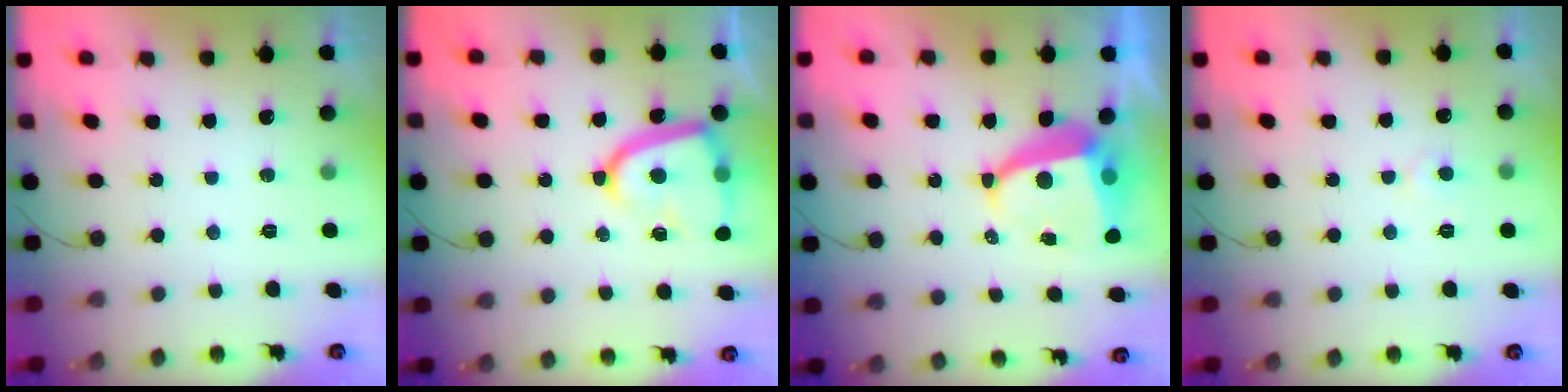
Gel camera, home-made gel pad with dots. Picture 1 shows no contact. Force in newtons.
{"total": 14.7, "press": 14.7, "slide": 1.2}
{"total": 7.3, "press": 7.2, "slide": 0.8}
{"total": 3.6, "press": 3.5, "slide": 0.4}